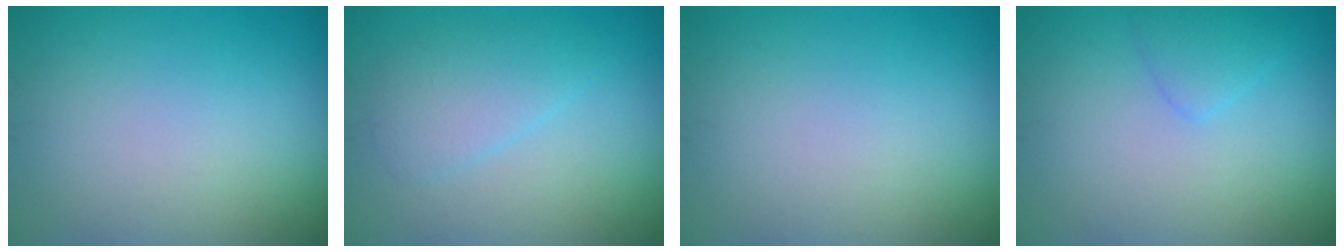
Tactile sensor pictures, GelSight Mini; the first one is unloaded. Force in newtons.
{"total": 2.9, "press": 2.9, "slide": 0.2}
{"total": 0.0}
{"total": 1.5, "press": 1.5, "slide": 0.1}